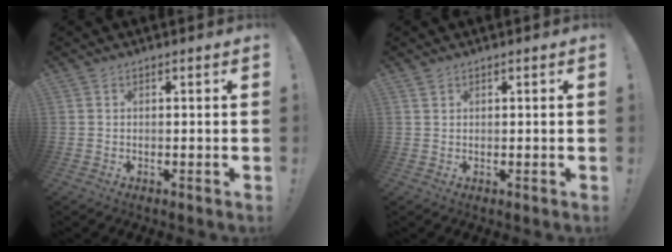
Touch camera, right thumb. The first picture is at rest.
{"total": 1.1, "force": [0.8, 0.6, 0.4], "torque": [0.000, -0.003, 0.014]}